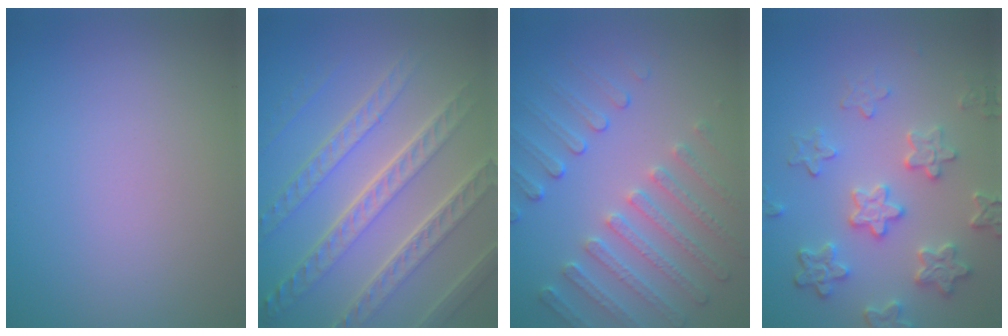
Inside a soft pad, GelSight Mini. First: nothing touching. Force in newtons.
{"total": 7.8, "press": 5.5, "slide": 5.5}
{"total": 5.1, "press": 3.8, "slide": 3.3}
{"total": 4.8, "press": 4.1, "slide": 2.5}